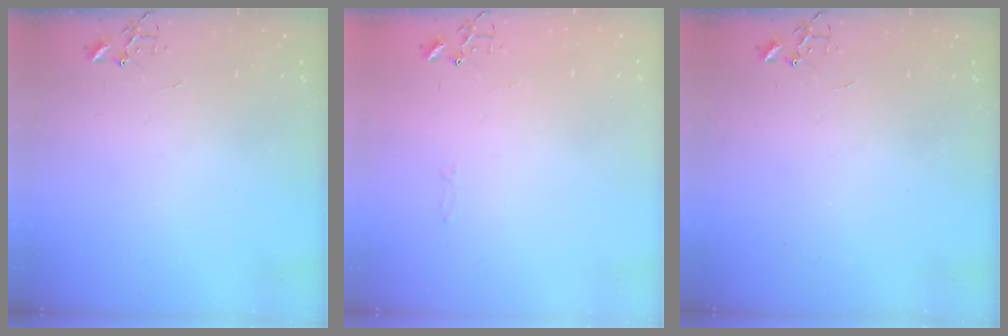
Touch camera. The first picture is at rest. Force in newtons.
{"total": 2.8, "press": 2.8, "slide": 0.4}
{"total": 0.0}